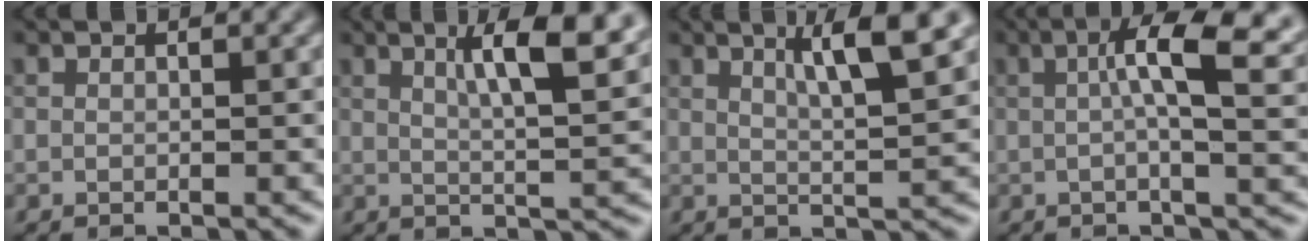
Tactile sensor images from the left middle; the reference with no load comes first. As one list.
[{"total": 7.6, "force": [3.5, 1.8, 6.6], "torque": [-0.085, 0.009, 0.054]}, {"total": 5.6, "force": [2.8, 0.9, 4.8], "torque": [-0.071, 0.004, 0.045]}, {"total": 7.7, "force": [1.8, 2.1, 7.2], "torque": [-0.106, 0.012, 0.023]}]